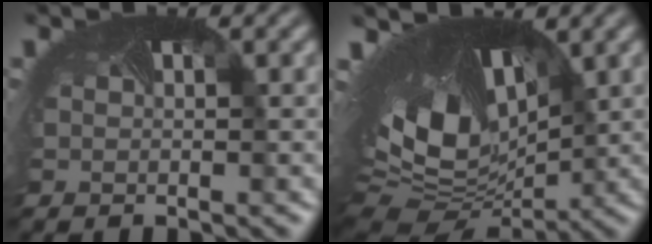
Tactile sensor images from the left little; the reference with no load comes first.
{"total": 14.8, "force": [1.8, 8.8, 11.7], "torque": [-0.229, -0.004, 0.062]}